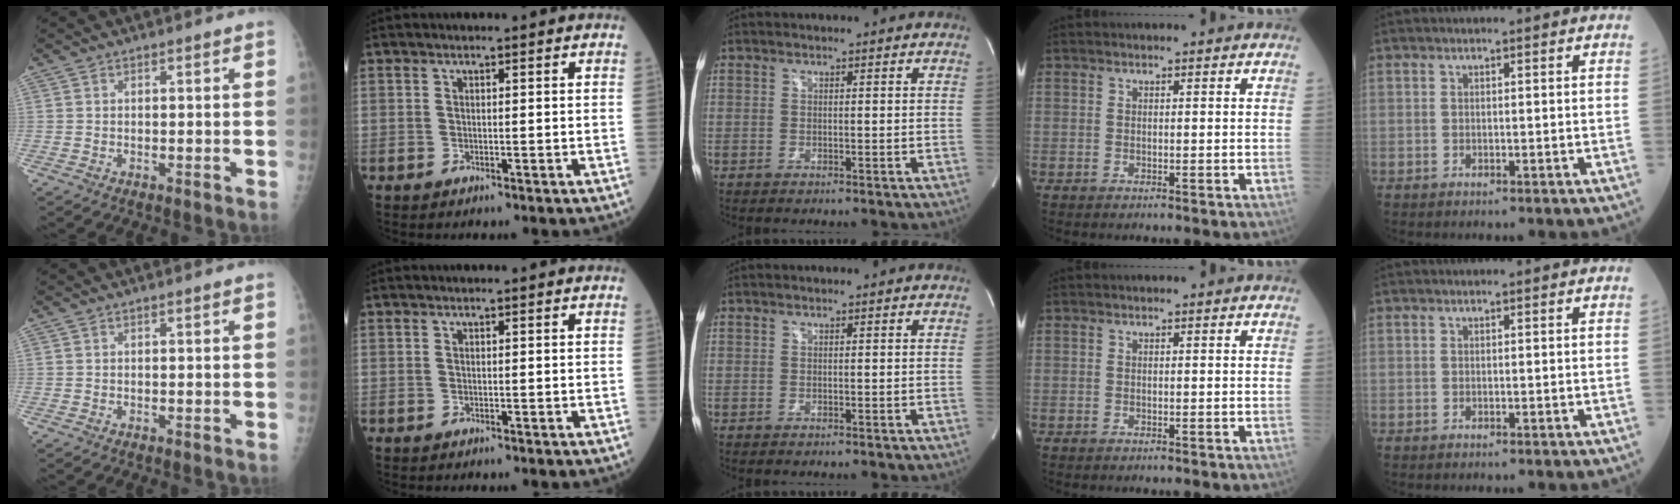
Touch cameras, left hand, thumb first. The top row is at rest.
{}